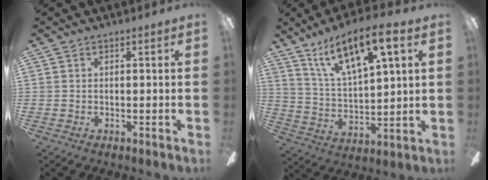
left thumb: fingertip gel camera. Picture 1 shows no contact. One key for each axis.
{"total": 15.0, "fx": 10.1, "fy": 4.4, "fz": 10.1, "tx": -0.192, "ty": -0.046, "tz": 0.173}